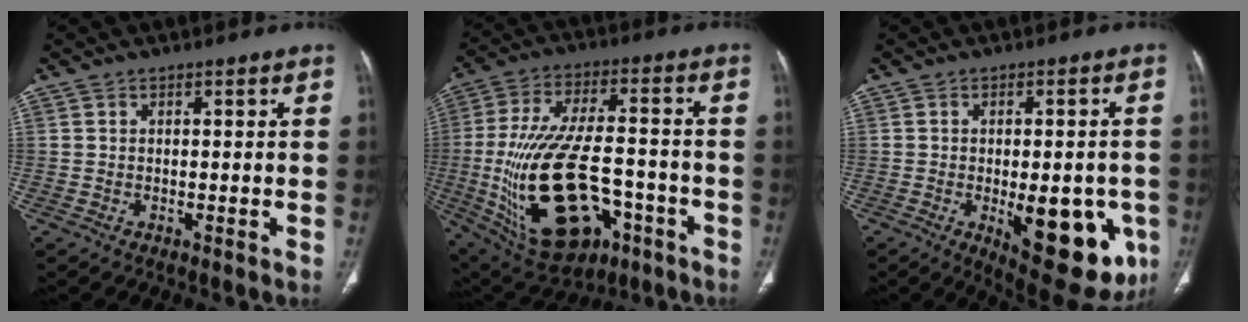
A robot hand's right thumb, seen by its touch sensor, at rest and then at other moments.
{"total": 26.4, "force": [-7.4, 13.8, 21.2], "torque": [-0.427, 0.013, -0.100]}
{"total": 18.1, "force": [-5.2, 8.0, 15.4], "torque": [-0.146, -0.004, -0.045]}